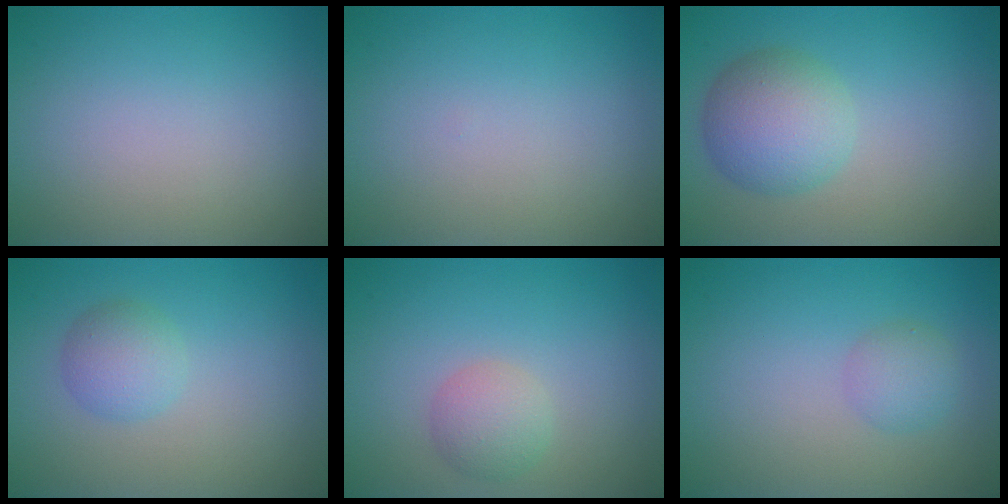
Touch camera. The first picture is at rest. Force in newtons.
{"total": 0.0}
{"total": 4.9, "press": 4.9, "slide": 0.1}
{"total": 2.4, "press": 2.4, "slide": 0.1}
{"total": 2.3, "press": 2.3, "slide": 0.1}
{"total": 1.9, "press": 1.9, "slide": 0.1}